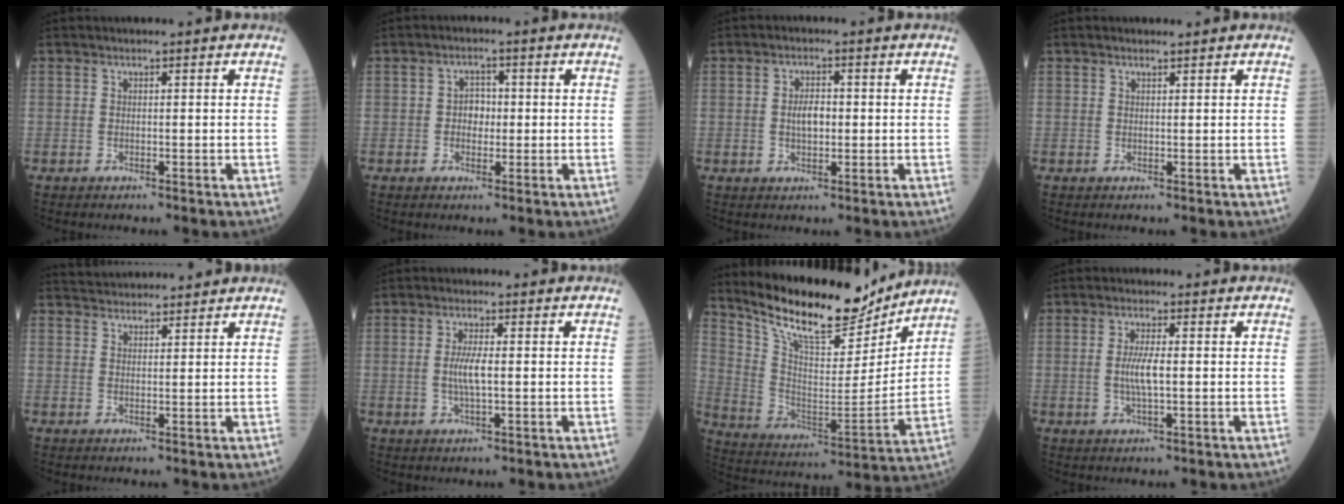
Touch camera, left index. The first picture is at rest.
{"total": 2.8, "force": [0.0, 2.0, 2.0], "torque": [-0.030, 0.008, -0.001]}
{"total": 3.3, "force": [0.0, 1.6, 2.9], "torque": [-0.056, 0.005, -0.002]}
{"total": 0.7, "force": [0.7, 0.1, 0.3], "torque": [-0.013, 0.004, 0.012]}
{"total": 6.1, "force": [6.0, 0.8, 1.1], "torque": [-0.019, 0.035, 0.091]}
{"total": 3.8, "force": [-0.1, 0.6, 3.8], "torque": [-0.080, -0.004, -0.002]}
{"total": 18.2, "force": [15.9, 4.3, 7.7], "torque": [-0.147, -0.022, 0.272]}
{"total": 4.1, "force": [-0.1, 0.7, 4.0], "torque": [-0.086, -0.005, -0.003]}